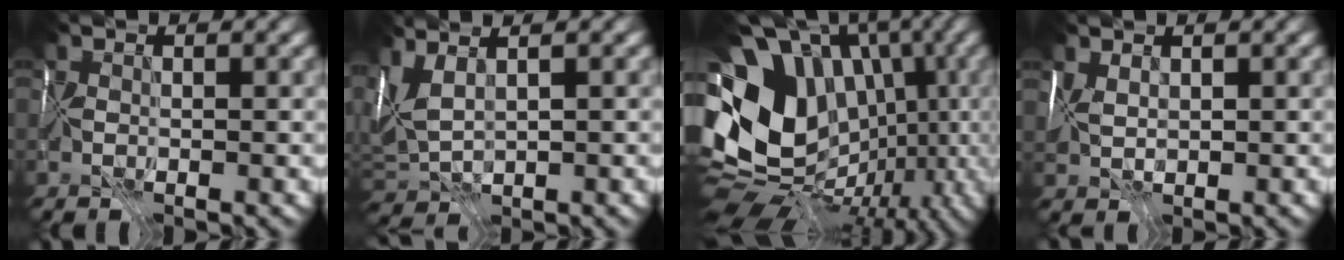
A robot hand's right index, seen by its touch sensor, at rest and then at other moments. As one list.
[{"total": 3.8, "force": [1.4, 1.5, 3.2], "torque": [-0.085, 0.016, 0.030]}, {"total": 19.0, "force": [2.1, 14.8, 11.8], "torque": [-0.208, 0.023, 0.058]}, {"total": 1.8, "force": [1.1, 1.0, 1.0], "torque": [-0.028, 0.010, 0.024]}]